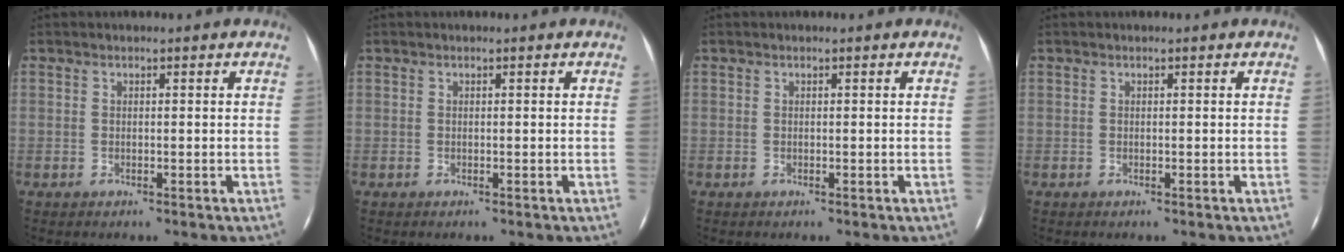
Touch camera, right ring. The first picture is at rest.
{"total": 0.0}
{"total": 0.0}
{"total": 0.0}